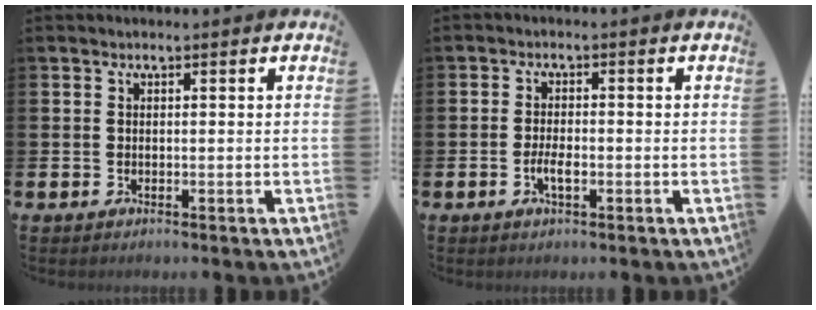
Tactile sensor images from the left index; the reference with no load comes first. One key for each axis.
{"total": 2.4, "fx": -0.8, "fy": 0.9, "fz": 2.1, "tx": -0.038, "ty": 0.002, "tz": -0.015}